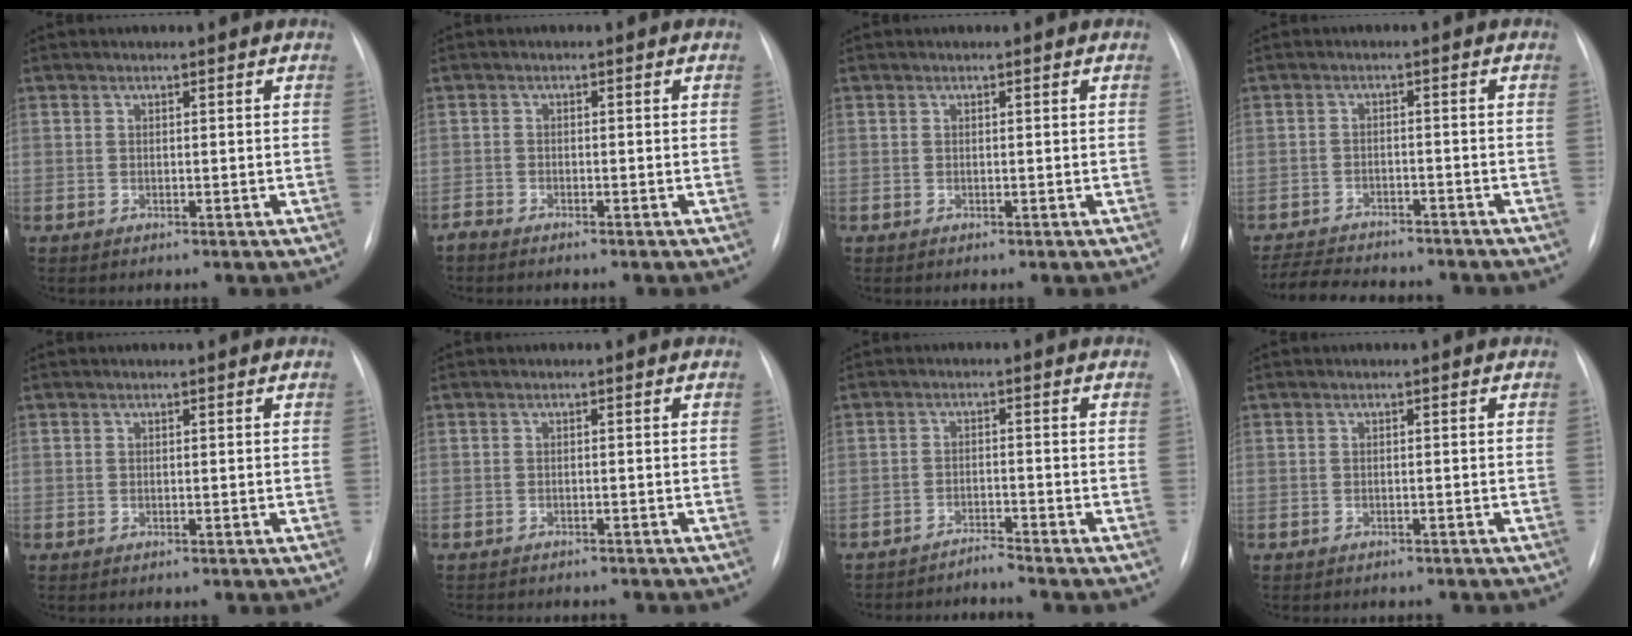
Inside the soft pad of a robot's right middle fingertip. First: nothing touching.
{"total": 1.7, "force": [-1.6, 0.2, 0.4], "torque": [-0.008, -0.004, -0.025]}
{"total": 0.0}
{"total": 10.9, "force": [-10.0, 2.5, 3.6], "torque": [-0.065, 0.000, -0.142]}
{"total": 0.0}
{"total": 6.0, "force": [-5.4, 1.6, 1.9], "torque": [-0.021, -0.001, -0.068]}
{"total": 3.2, "force": [-2.9, -1.4, -0.6], "torque": [0.014, -0.012, -0.048]}
{"total": 3.2, "force": [-2.9, 1.1, 1.0], "torque": [-0.012, -0.004, -0.032]}